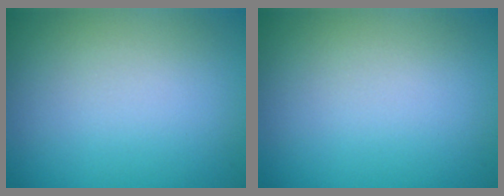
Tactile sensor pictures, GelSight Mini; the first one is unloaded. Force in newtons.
{"total": 0.0}